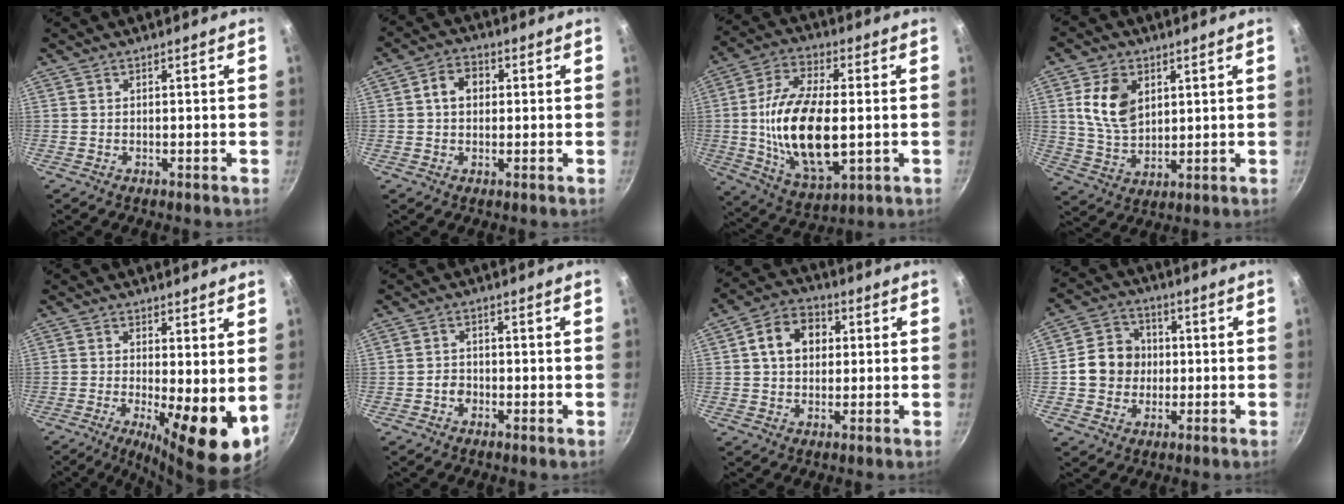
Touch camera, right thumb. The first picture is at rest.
{"total": 5.4, "force": [0.8, 4.2, 3.3], "torque": [-0.033, 0.012, 0.005]}
{"total": 19.8, "force": [-0.7, 9.7, 17.3], "torque": [-0.320, 0.004, -0.010]}
{"total": 10.6, "force": [3.3, 7.2, 7.1], "torque": [-0.116, -0.018, 0.067]}
{"total": 11.4, "force": [-1.0, 3.3, 10.9], "torque": [-0.151, -0.016, -0.010]}
{"total": 2.0, "force": [-0.9, 1.5, 0.9], "torque": [-0.009, 0.011, -0.018]}
{"total": 9.3, "force": [1.9, 7.2, 5.6], "torque": [-0.067, 0.015, 0.019]}
{"total": 9.9, "force": [0.0, 8.9, 4.3], "torque": [-0.042, 0.018, -0.012]}